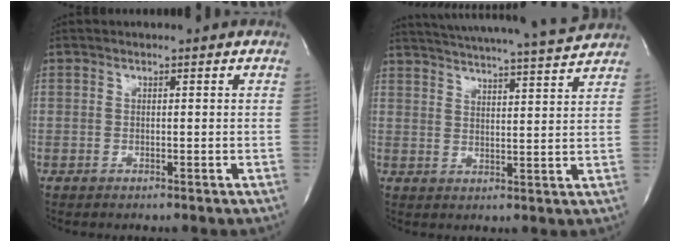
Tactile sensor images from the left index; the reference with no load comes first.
{"total": 16.3, "force": [15.3, -0.7, 5.5], "torque": [-0.097, -0.023, 0.206]}